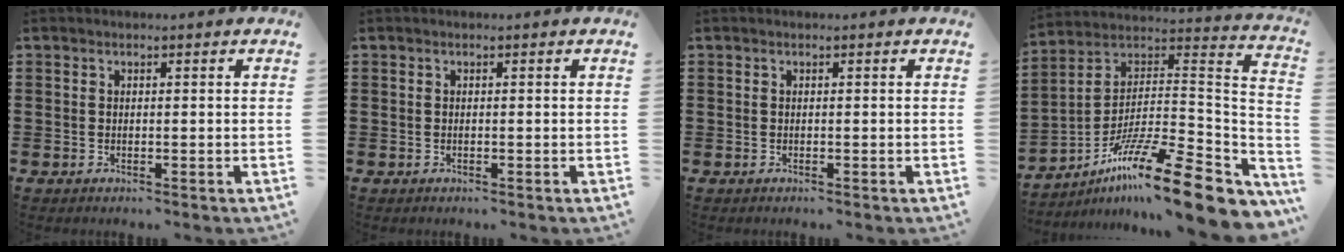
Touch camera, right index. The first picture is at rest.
{"total": 0.0}
{"total": 0.0}
{"total": 16.5, "force": [-11.1, 1.9, 12.1], "torque": [-0.196, 0.019, -0.197]}